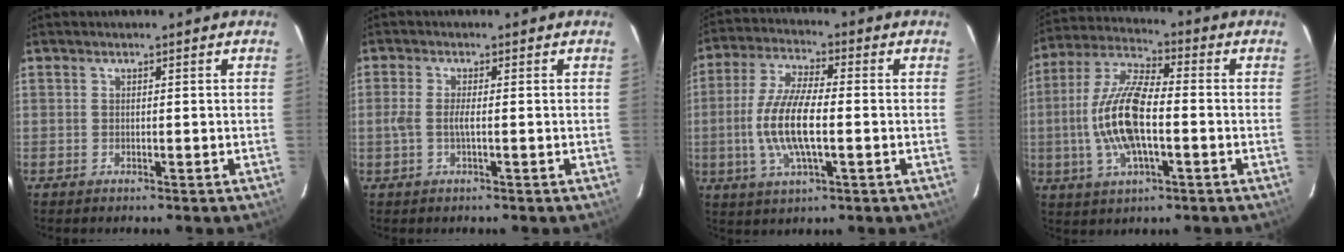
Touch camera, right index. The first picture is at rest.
{"total": 2.8, "force": [-0.5, 0.3, 2.8], "torque": [-0.057, -0.001, -0.011]}
{"total": 12.3, "force": [-1.8, 3.7, 11.6], "torque": [-0.242, -0.001, -0.036]}
{"total": 14.6, "force": [-2.1, 5.3, 13.5], "torque": [-0.281, 0.005, -0.044]}